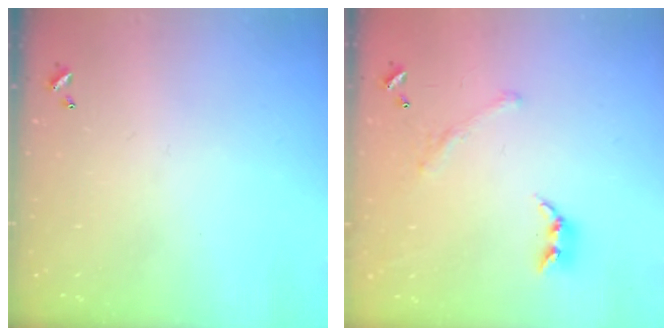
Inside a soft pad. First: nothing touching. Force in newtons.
{"total": 1.6, "press": 1.1, "slide": 1.1}